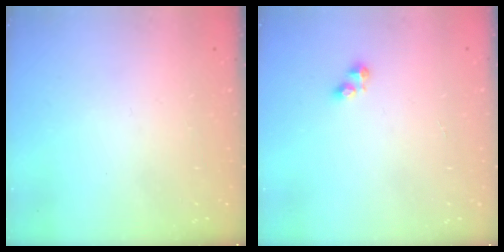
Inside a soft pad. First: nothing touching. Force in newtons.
{"total": 2.8, "press": 2.8, "slide": 0.4}